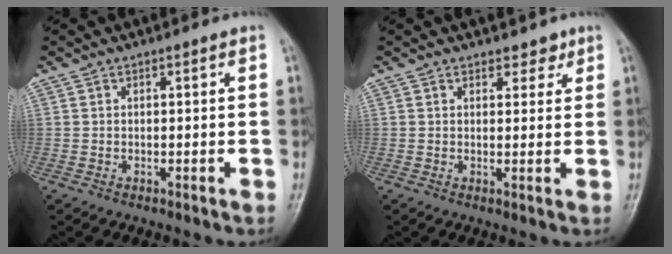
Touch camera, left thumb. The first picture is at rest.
{"total": 2.4, "force": [1.8, 1.5, 0.6], "torque": [0.012, -0.010, 0.020]}